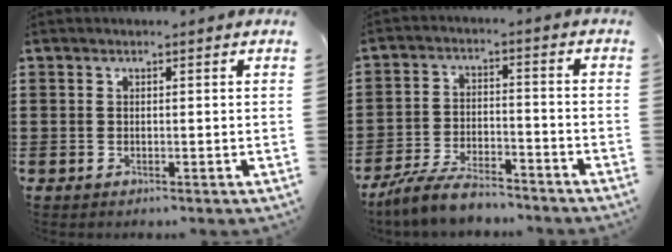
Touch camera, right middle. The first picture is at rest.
{"total": 7.1, "force": [-6.5, 1.4, 2.5], "torque": [-0.053, 0.009, -0.126]}